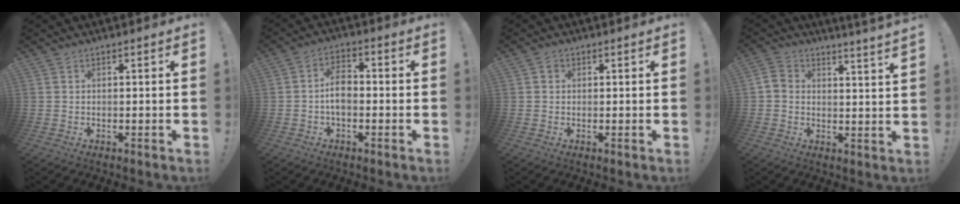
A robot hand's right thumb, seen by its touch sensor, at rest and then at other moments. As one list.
[{"total": 6.7, "force": [-1.1, 4.2, 5.2], "torque": [-0.094, 0.008, -0.021]}, {"total": 1.2, "force": [0.4, 1.1, 0.3], "torque": [-0.004, 0.003, 0.007]}, {"total": 4.4, "force": [3.3, 1.3, 2.7], "torque": [-0.050, -0.023, 0.059]}]